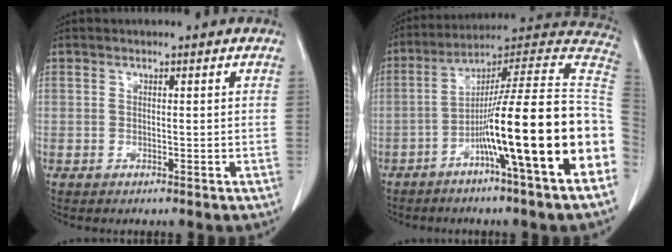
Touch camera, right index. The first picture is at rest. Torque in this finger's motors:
{"motor_torque": [2.14, 0.00, 0.79, 0.21]}